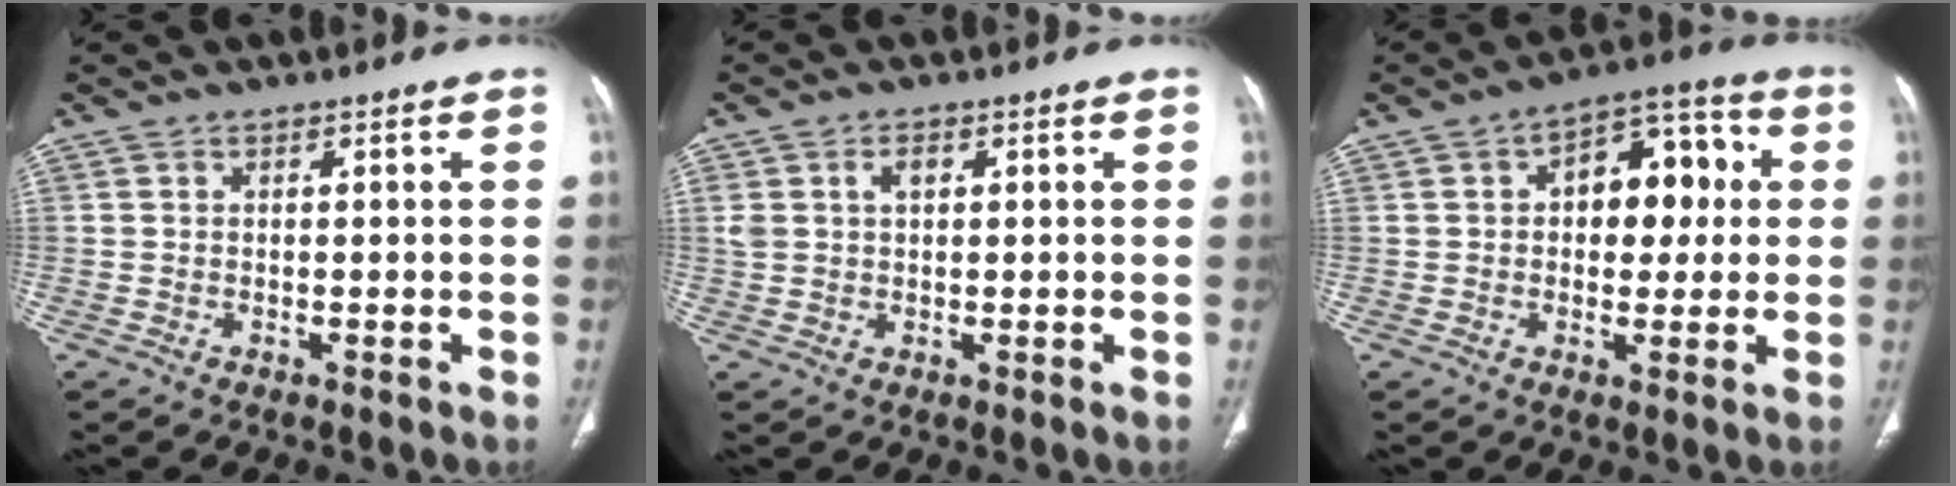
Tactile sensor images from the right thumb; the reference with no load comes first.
{"total": 3.3, "force": [1.1, 2.1, 2.3], "torque": [-0.043, 0.007, 0.027]}
{"total": 12.0, "force": [1.8, 7.4, 9.2], "torque": [-0.085, 0.027, 0.020]}